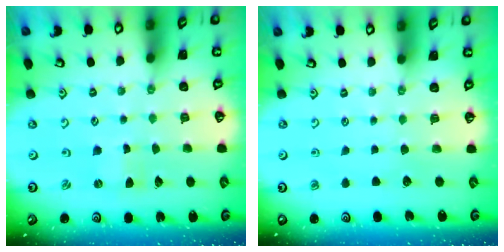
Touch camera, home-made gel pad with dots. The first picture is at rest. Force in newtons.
{"total": 0.0}